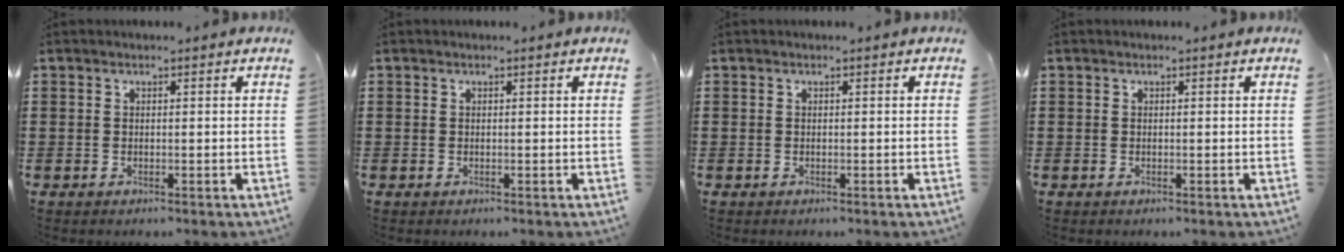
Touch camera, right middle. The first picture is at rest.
{"total": 0.0}
{"total": 0.0}
{"total": 0.0}